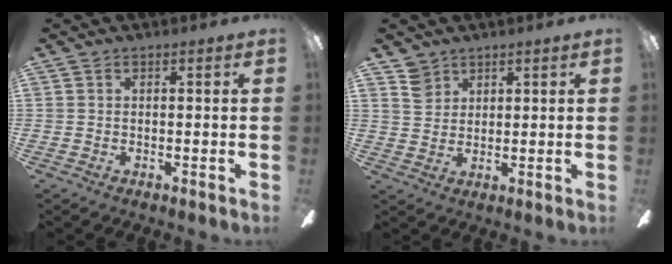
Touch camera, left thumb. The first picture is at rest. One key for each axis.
{"total": 5.1, "fx": 3.6, "fy": 3.4, "fz": 1.0, "tx": -0.017, "ty": -0.009, "tz": 0.067}